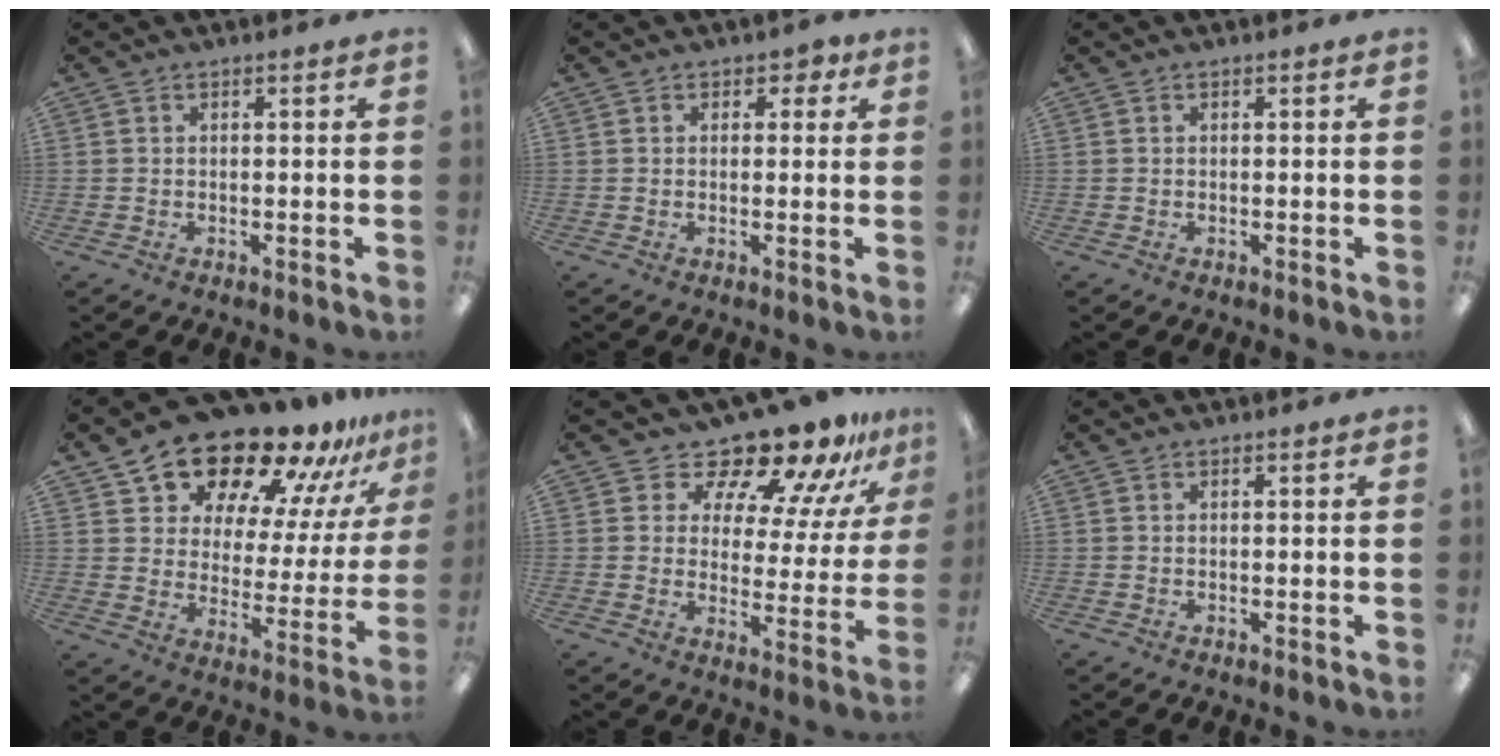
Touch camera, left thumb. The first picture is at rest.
{"total": 2.3, "force": [0.9, 1.7, 1.1], "torque": [0.002, -0.004, 0.011]}
{"total": 0.0}
{"total": 18.5, "force": [16.3, 6.9, 5.4], "torque": [-0.089, -0.142, 0.283]}
{"total": 13.8, "force": [12.2, 4.5, 4.6], "torque": [-0.082, -0.104, 0.210]}
{"total": 0.0}